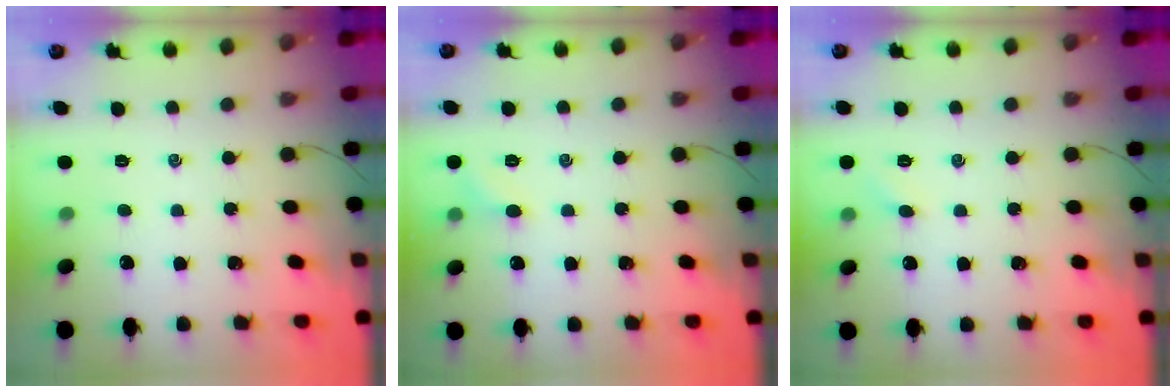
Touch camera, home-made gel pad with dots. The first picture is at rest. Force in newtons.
{"total": 5.0, "press": 4.7, "slide": 1.6}
{"total": 2.5, "press": 2.4, "slide": 0.7}